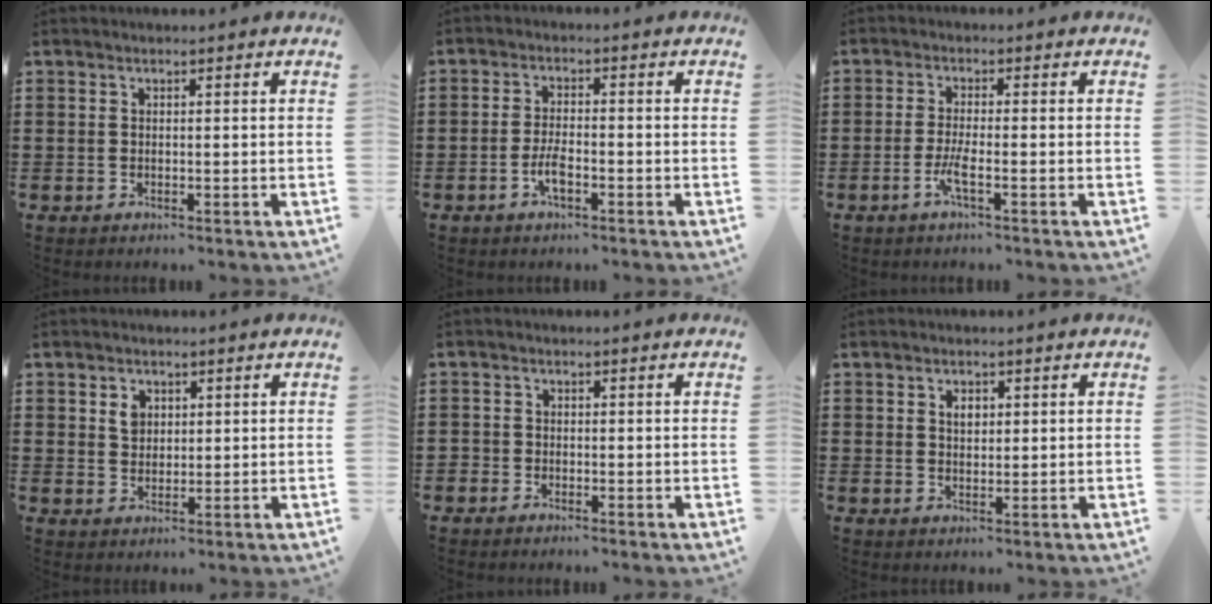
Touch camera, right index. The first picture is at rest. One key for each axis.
{"total": 3.5, "fx": -1.6, "fy": 1.1, "fz": 2.9, "tx": -0.070, "ty": -0.003, "tz": -0.034}
{"total": 3.3, "fx": -1.6, "fy": 0.1, "fz": 2.9, "tx": -0.069, "ty": -0.011, "tz": -0.035}
{"total": 2.6, "fx": 1.2, "fy": 2.0, "fz": 1.2, "tx": -0.023, "ty": 0.003, "tz": 0.021}
{"total": 1.2, "fx": -1.0, "fy": 0.6, "fz": 0.0, "tx": -0.003, "ty": 0.001, "tz": -0.023}
{"total": 2.0, "fx": 0.7, "fy": 1.3, "fz": 1.3, "tx": -0.021, "ty": 0.005, "tz": 0.010}